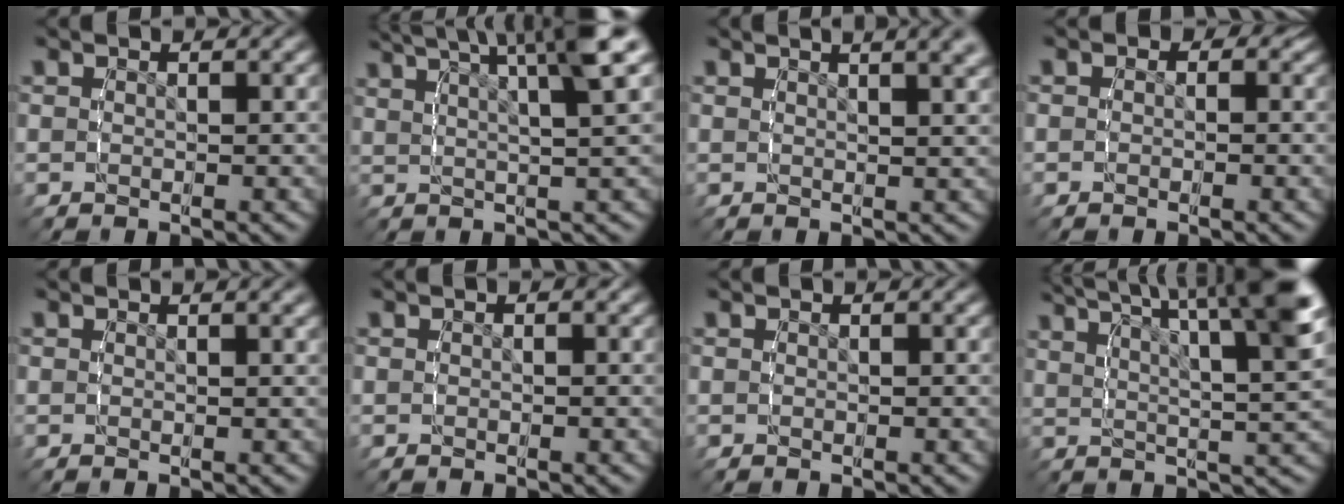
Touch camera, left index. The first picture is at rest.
{"total": 6.8, "force": [4.2, 1.6, 5.0], "torque": [-0.072, 0.008, 0.058]}
{"total": 5.3, "force": [3.4, 1.9, 3.6], "torque": [-0.042, 0.015, 0.044]}
{"total": 1.0, "force": [-0.8, 0.3, -0.6], "torque": [0.007, -0.012, -0.016]}
{"total": 0.7, "force": [0.4, 0.0, 0.6], "torque": [-0.005, 0.002, 0.005]}
{"total": 0.6, "force": [0.1, 0.3, 0.4], "torque": [-0.002, 0.002, -0.002]}
{"total": 0.0}
{"total": 8.6, "force": [4.1, 3.0, 7.0], "torque": [-0.086, -0.002, 0.054]}